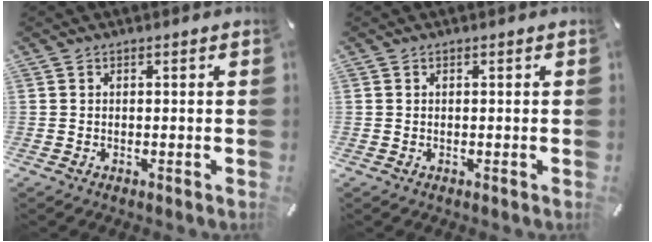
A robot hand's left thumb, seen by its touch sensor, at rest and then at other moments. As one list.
[{"total": 0.0}]